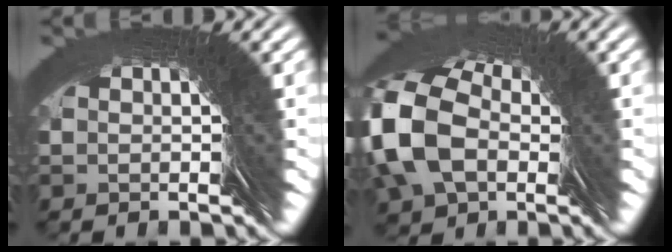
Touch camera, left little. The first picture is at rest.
{"total": 8.5, "force": [2.1, 6.9, 4.4], "torque": [-0.078, 0.012, 0.020]}